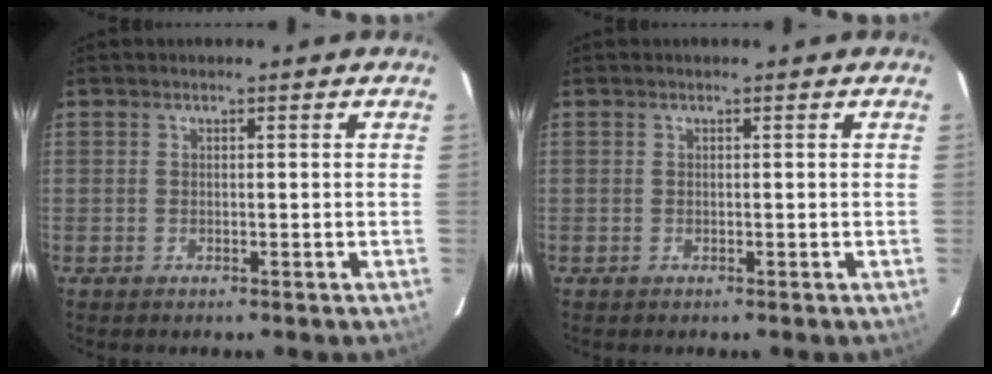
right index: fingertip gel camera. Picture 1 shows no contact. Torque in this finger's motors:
{"motor_torque": [0.00, 0.00, 0.00, 0.00]}